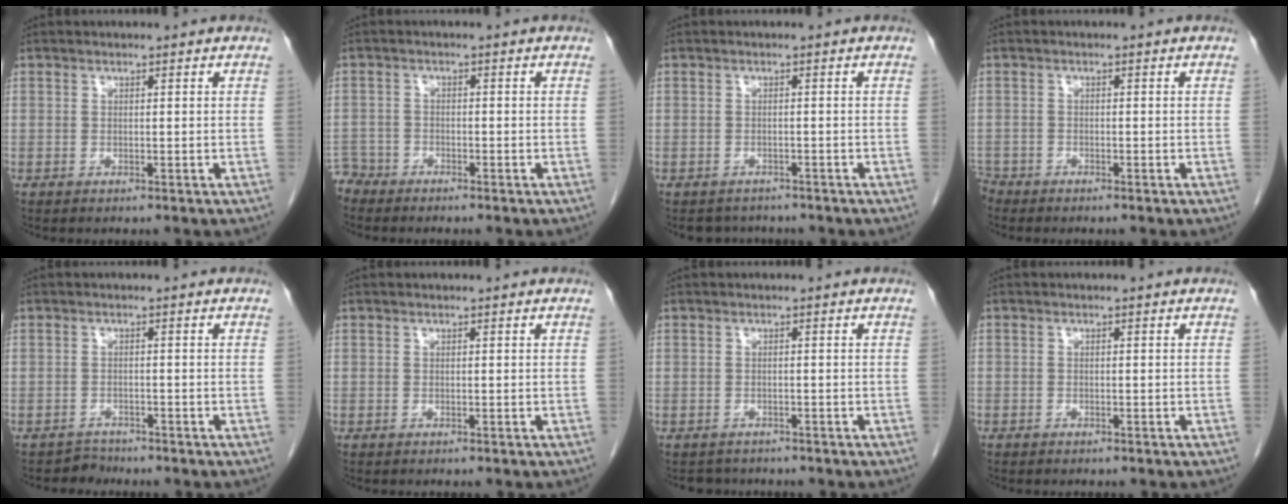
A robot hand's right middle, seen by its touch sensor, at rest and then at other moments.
{"total": 3.2, "force": [-3.0, 0.9, -0.6], "torque": [0.014, -0.002, -0.059]}
{"total": 3.3, "force": [-3.0, 1.5, -0.1], "torque": [0.001, 0.001, -0.043]}
{"total": 2.3, "force": [-2.1, 0.8, 0.0], "torque": [0.002, -0.002, -0.040]}
{"total": 1.7, "force": [-1.4, 0.4, -0.9], "torque": [0.021, -0.003, -0.026]}
{"total": 0.0}
{"total": 2.4, "force": [-2.2, 1.1, -0.2], "torque": [-0.001, -0.001, -0.032]}
{"total": 0.5, "force": [-0.4, 0.4, 0.0], "torque": [-0.001, 0.004, -0.006]}